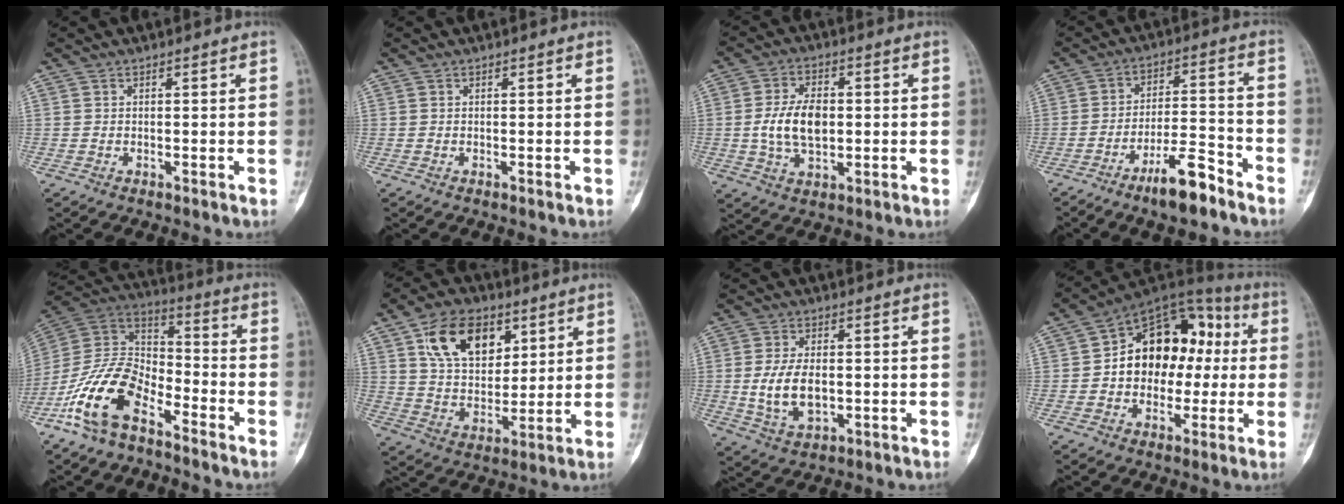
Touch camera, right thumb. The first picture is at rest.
{"total": 0.0}
{"total": 9.6, "force": [-0.1, 5.8, 7.7], "torque": [-0.136, 0.005, 0.000]}
{"total": 9.9, "force": [-7.0, 2.5, 6.5], "torque": [-0.112, 0.057, -0.118]}
{"total": 16.5, "force": [-9.5, 8.4, 10.6], "torque": [-0.199, 0.070, -0.190]}
{"total": 15.4, "force": [6.9, 9.8, 9.7], "torque": [-0.127, -0.025, 0.128]}
{"total": 9.1, "force": [-0.5, 5.5, 7.3], "torque": [-0.132, -0.006, -0.002]}
{"total": 18.0, "force": [0.6, 13.2, 12.2], "torque": [-0.124, 0.048, 0.003]}